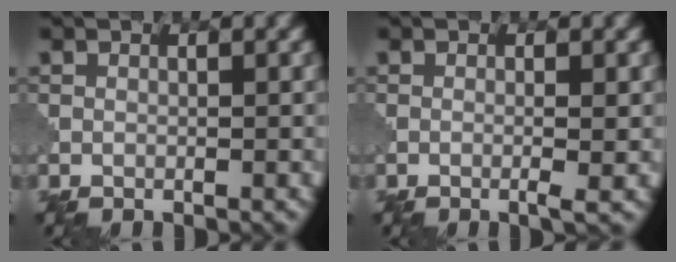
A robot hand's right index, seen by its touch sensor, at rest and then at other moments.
{"total": 1.8, "force": [-0.3, 0.3, 1.7], "torque": [-0.028, 0.000, -0.009]}